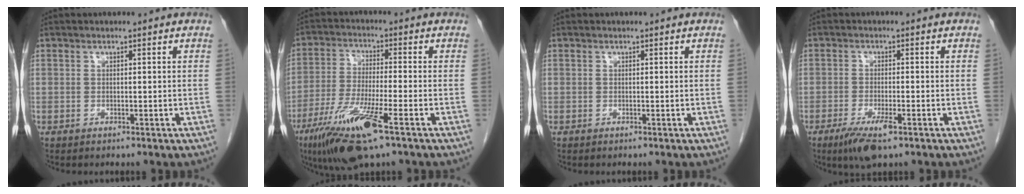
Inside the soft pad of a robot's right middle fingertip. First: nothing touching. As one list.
[{"total": 12.5, "force": [-6.8, 1.1, 10.5], "torque": [-0.212, -0.030, -0.122]}, {"total": 0.0}, {"total": 5.6, "force": [-3.3, 1.1, 4.4], "torque": [-0.086, -0.013, -0.053]}]